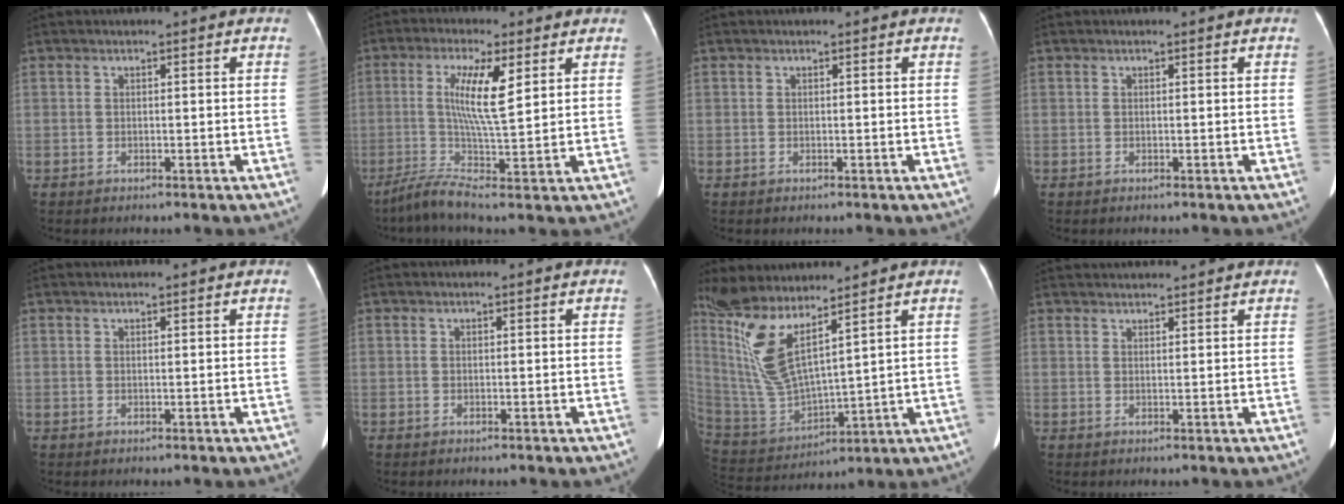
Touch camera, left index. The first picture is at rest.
{"total": 8.7, "force": [0.4, 0.0, 8.7], "torque": [-0.180, -0.004, 0.012]}
{"total": 0.0}
{"total": 0.0}
{"total": 1.8, "force": [1.6, 0.0, 0.8], "torque": [-0.010, 0.009, 0.020]}
{"total": 0.0}
{"total": 12.3, "force": [8.2, 2.0, 8.9], "torque": [-0.207, -0.014, 0.175]}
{"total": 5.7, "force": [5.5, 0.2, 1.6], "torque": [-0.016, 0.022, 0.066]}